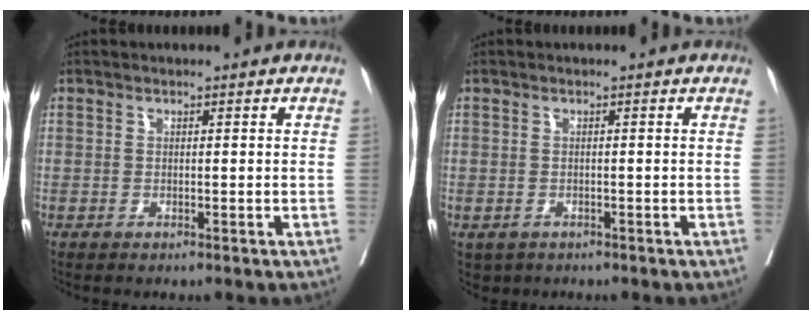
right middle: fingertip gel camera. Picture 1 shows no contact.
{"total": 2.2, "force": [-1.3, 1.7, 0.5], "torque": [-0.006, 0.000, -0.014]}